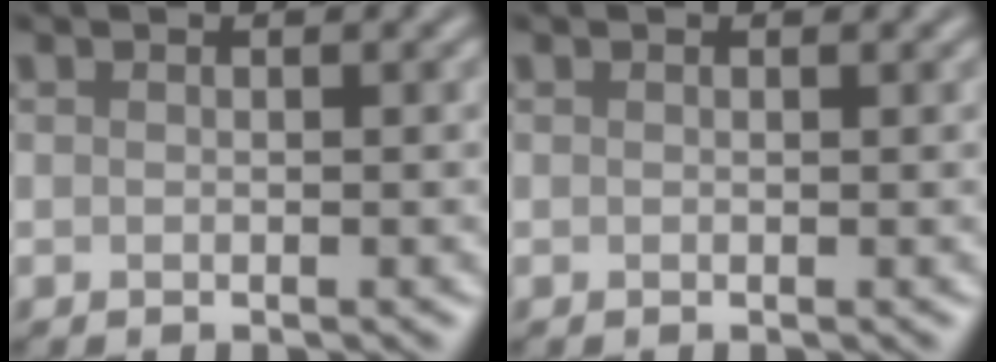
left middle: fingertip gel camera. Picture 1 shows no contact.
{"total": 0.0}